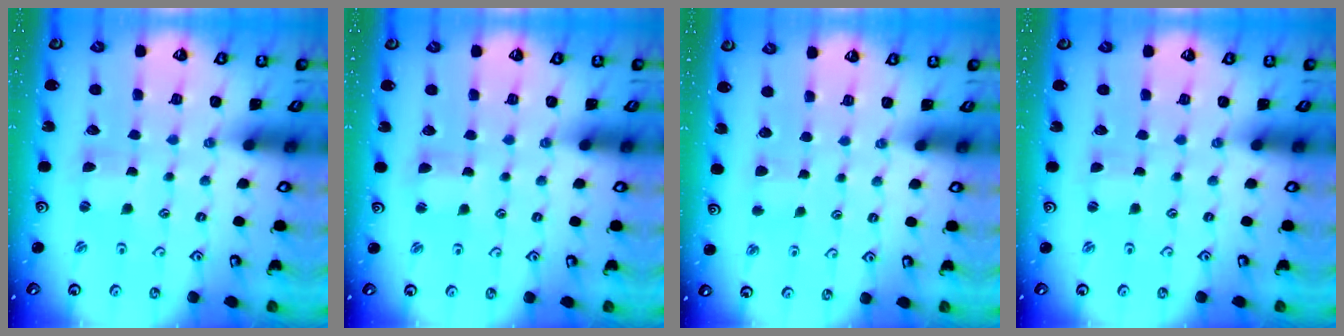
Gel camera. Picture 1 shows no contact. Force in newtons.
{"total": 2.6, "press": 2.5, "slide": 0.3}
{"total": 3.8, "press": 3.8, "slide": 0.5}
{"total": 0.5, "press": 0.4, "slide": 0.3}